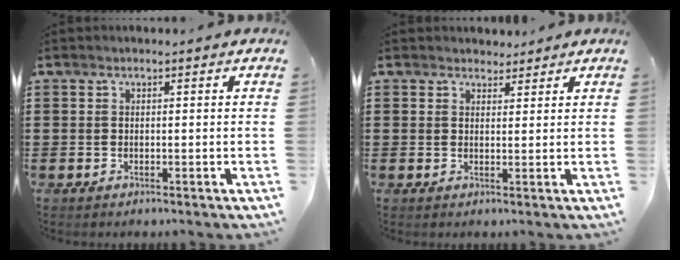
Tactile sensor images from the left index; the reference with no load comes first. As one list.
[{"total": 2.1, "force": [1.9, 0.9, 0.0], "torque": [0.003, -0.001, 0.036]}]